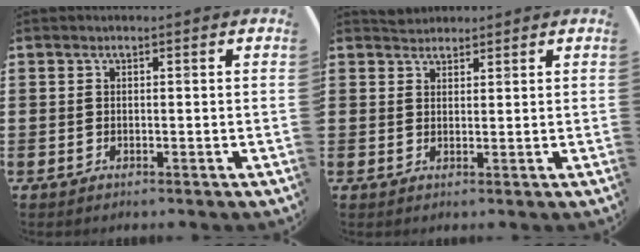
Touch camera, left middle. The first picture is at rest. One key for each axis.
{"total": 1.9, "fx": 1.8, "fy": 0.6, "fz": -0.1, "tx": 0.008, "ty": 0.002, "tz": 0.034}